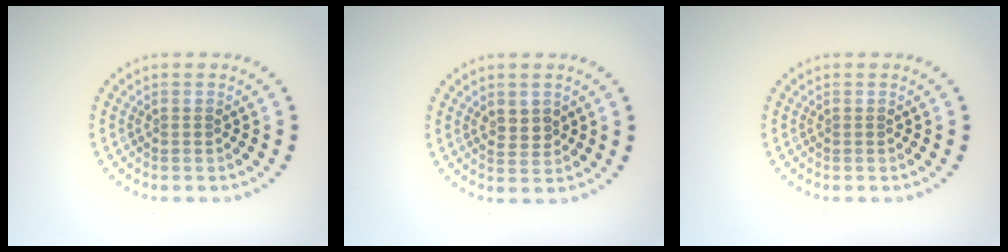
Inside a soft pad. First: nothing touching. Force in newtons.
{"total": 1.3, "press": 1.3, "slide": 0.5}
{"total": 0.0}